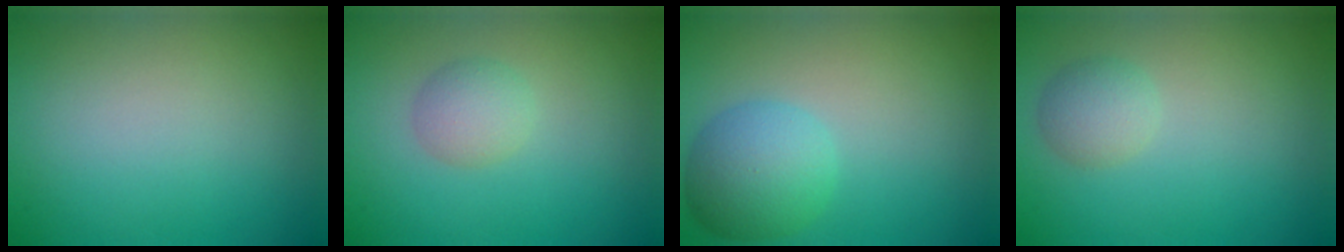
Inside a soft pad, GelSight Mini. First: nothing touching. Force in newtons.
{"total": 2.2, "press": 2.2, "slide": 0.2}
{"total": 4.8, "press": 4.8, "slide": 0.1}
{"total": 2.2, "press": 2.2, "slide": 0.1}